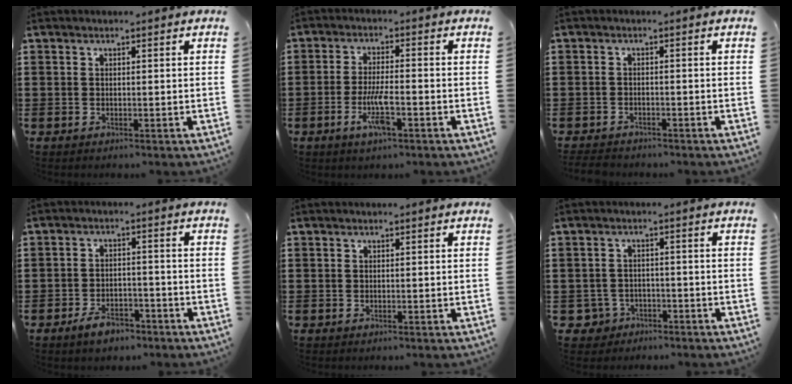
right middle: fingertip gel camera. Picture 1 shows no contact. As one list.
[{"total": 6.0, "force": [-2.5, 1.5, 5.2], "torque": [-0.105, -0.004, -0.047]}, {"total": 2.1, "force": [-2.0, 0.4, 0.2], "torque": [-0.014, -0.002, -0.046]}, {"total": 3.8, "force": [-3.1, 1.5, 1.7], "torque": [-0.034, 0.009, -0.062]}, {"total": 0.0}, {"total": 2.7, "force": [-2.1, 1.6, 0.3], "torque": [-0.029, -0.001, -0.051]}]